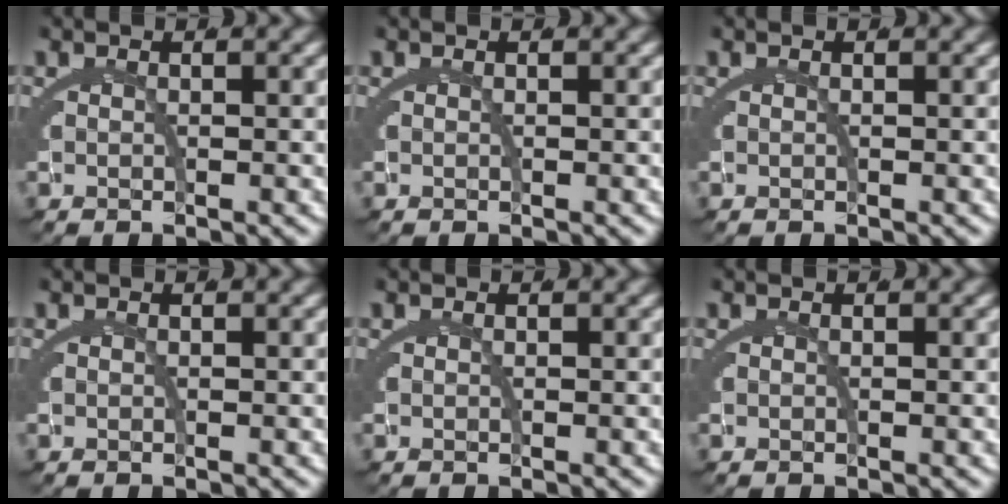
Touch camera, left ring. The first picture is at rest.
{"total": 0.0}
{"total": 0.0}
{"total": 0.0}
{"total": 0.0}
{"total": 0.0}